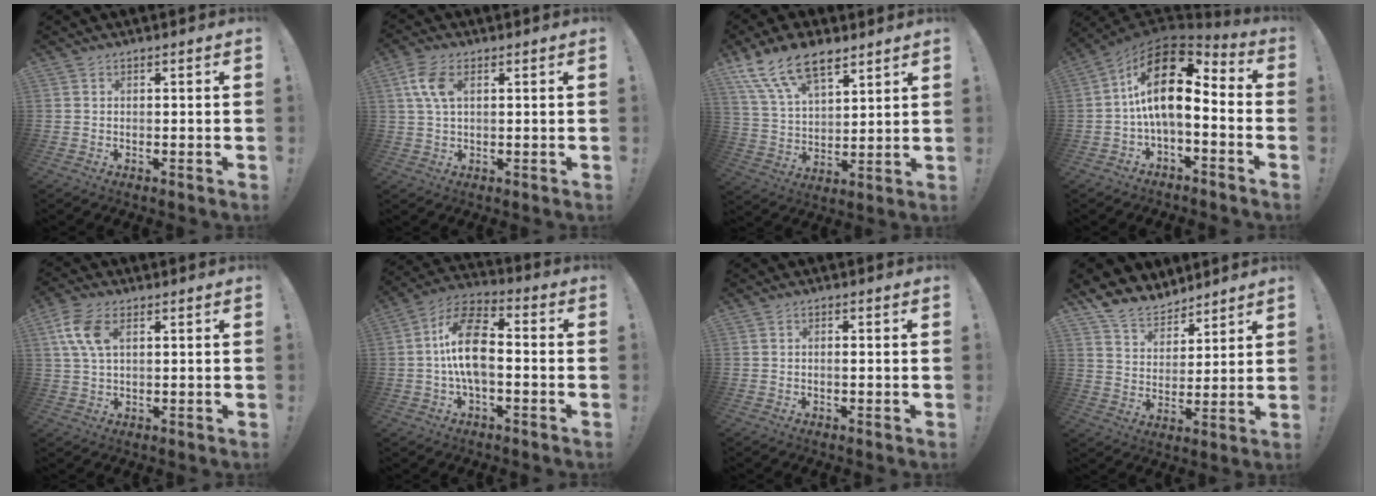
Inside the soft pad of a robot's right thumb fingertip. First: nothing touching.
{"total": 6.9, "force": [2.1, 3.7, 5.4], "torque": [-0.113, 0.001, 0.038]}
{"total": 15.2, "force": [10.3, 7.4, 8.4], "torque": [-0.158, -0.051, 0.193]}
{"total": 16.9, "force": [3.3, 7.5, 14.8], "torque": [-0.272, -0.020, 0.055]}
{"total": 8.7, "force": [3.1, 4.8, 6.6], "torque": [-0.141, -0.001, 0.059]}
{"total": 15.0, "force": [-0.7, 8.2, 12.5], "torque": [-0.227, 0.017, -0.011]}
{"total": 0.9, "force": [-0.3, 0.0, 0.8], "torque": [-0.009, -0.002, -0.008]}
{"total": 9.8, "force": [8.4, 4.9, 1.4], "torque": [-0.038, -0.071, 0.165]}